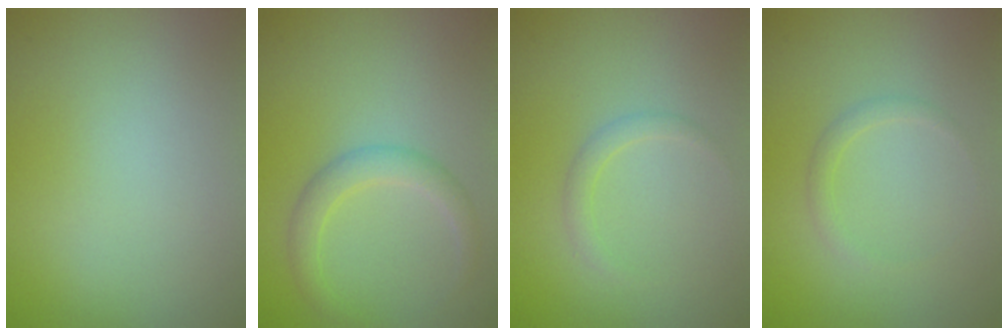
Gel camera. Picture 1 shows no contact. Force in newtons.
{"total": 2.4, "press": 2.4, "slide": 0.1}
{"total": 1.1, "press": 1.1, "slide": 0.1}
{"total": 1.0, "press": 1.0, "slide": 0.0}